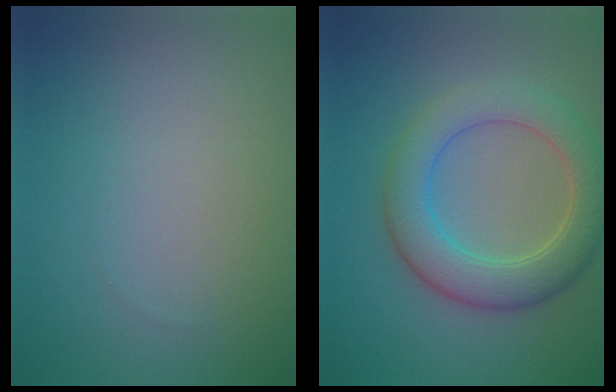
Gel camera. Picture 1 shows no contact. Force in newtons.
{"total": 6.0, "press": 5.9, "slide": 0.4}